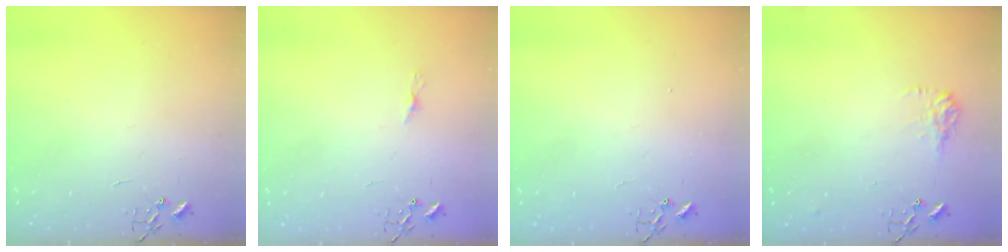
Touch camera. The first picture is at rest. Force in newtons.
{"total": 3.8, "press": 3.7, "slide": 0.3}
{"total": 1.1, "press": 1.1, "slide": 0.1}
{"total": 9.2, "press": 9.2, "slide": 0.4}